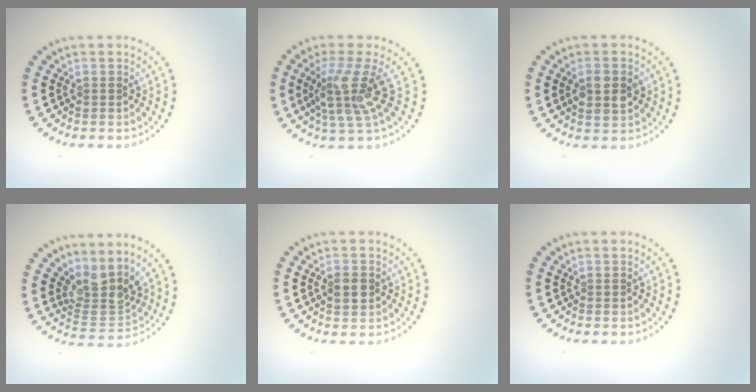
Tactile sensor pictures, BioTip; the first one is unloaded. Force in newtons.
{"total": 4.2, "press": 3.1, "slide": 2.9}
{"total": 3.0, "press": 3.0, "slide": 0.1}
{"total": 3.7, "press": 2.6, "slide": 2.6}
{"total": 2.4, "press": 2.4, "slide": 0.1}
{"total": 0.0}